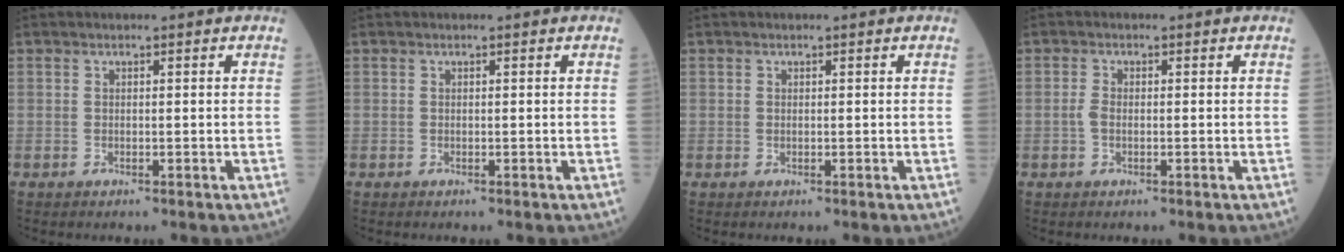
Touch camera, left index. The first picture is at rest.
{"total": 0.0}
{"total": 0.0}
{"total": 1.3, "force": [-0.4, 0.6, 1.1], "torque": [-0.027, 0.001, -0.010]}